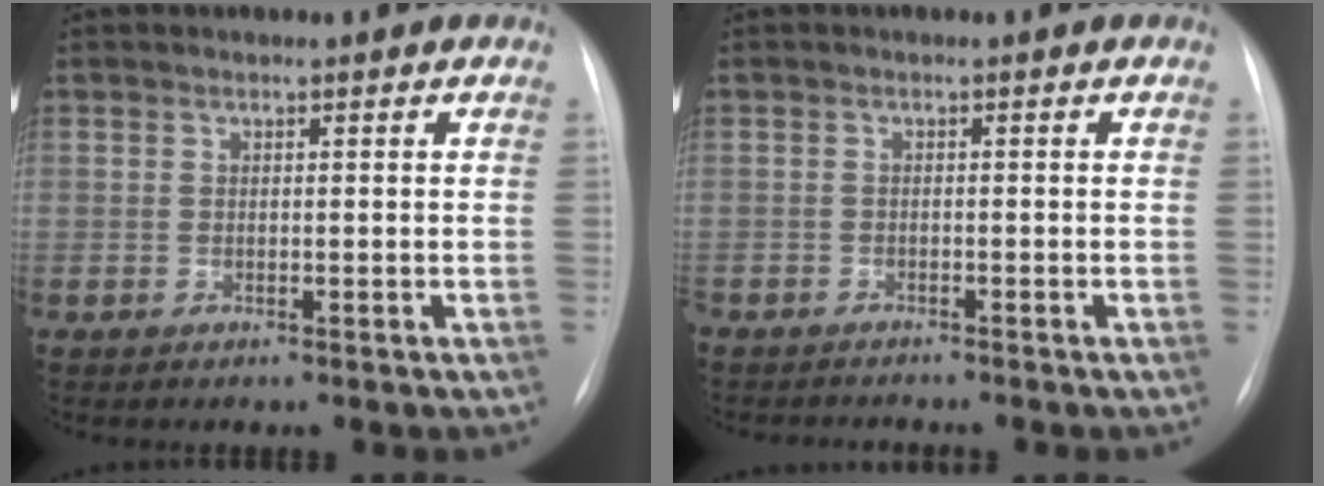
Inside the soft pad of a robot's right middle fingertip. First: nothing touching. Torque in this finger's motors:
{"motor_torque": [0.16, -0.13, 0.10, 0.07]}